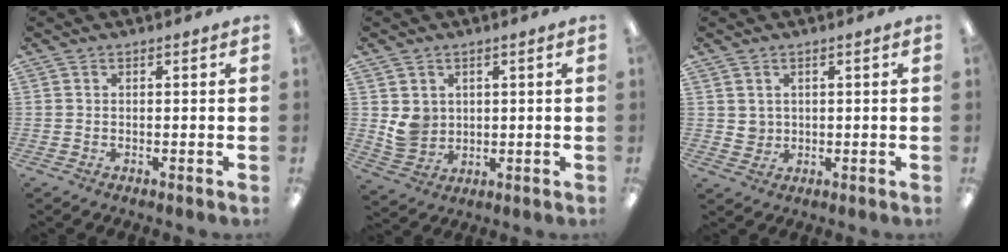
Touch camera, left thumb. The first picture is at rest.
{"total": 5.6, "force": [1.8, 5.1, 1.6], "torque": [-0.027, 0.001, 0.038]}
{"total": 2.8, "force": [1.6, 2.3, 0.2], "torque": [-0.002, -0.006, 0.029]}